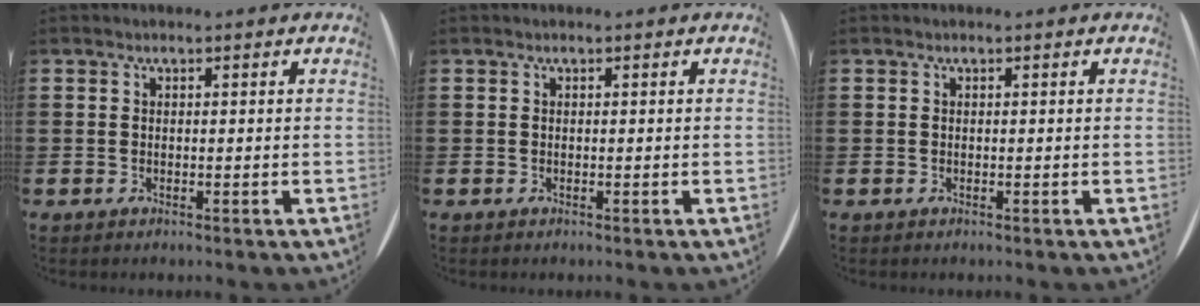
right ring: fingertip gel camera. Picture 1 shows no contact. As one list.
[{"total": 0.0}, {"total": 0.0}]